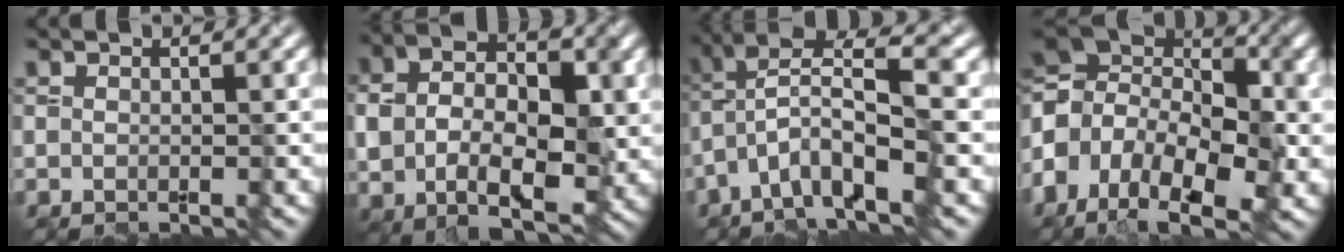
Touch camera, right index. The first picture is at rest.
{"total": 10.1, "force": [-0.1, 6.3, 7.8], "torque": [-0.136, -0.004, -0.003]}
{"total": 6.7, "force": [-1.8, 1.8, 6.2], "torque": [-0.118, 0.023, -0.042]}
{"total": 11.5, "force": [-1.4, 7.8, 8.3], "torque": [-0.176, 0.011, -0.035]}